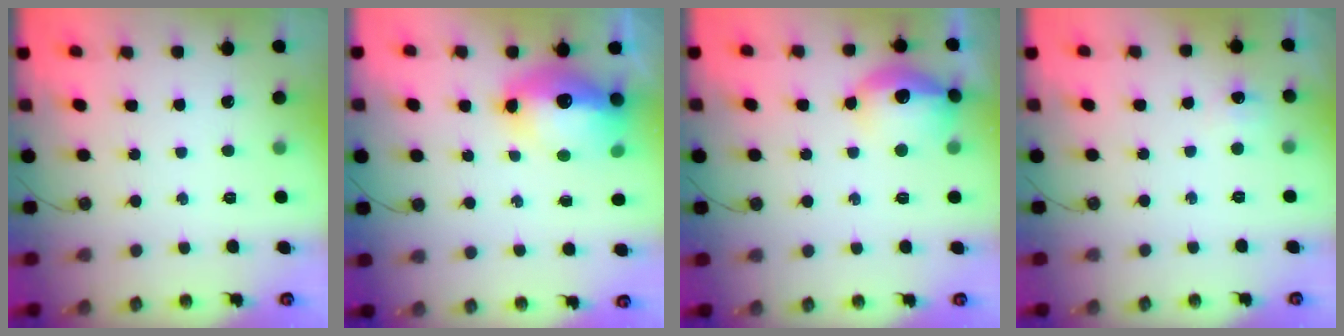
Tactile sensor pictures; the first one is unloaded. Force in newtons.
{"total": 16.6, "press": 16.5, "slide": 1.5}
{"total": 14.6, "press": 14.6, "slide": 1.1}
{"total": 5.1, "press": 5.1, "slide": 0.7}